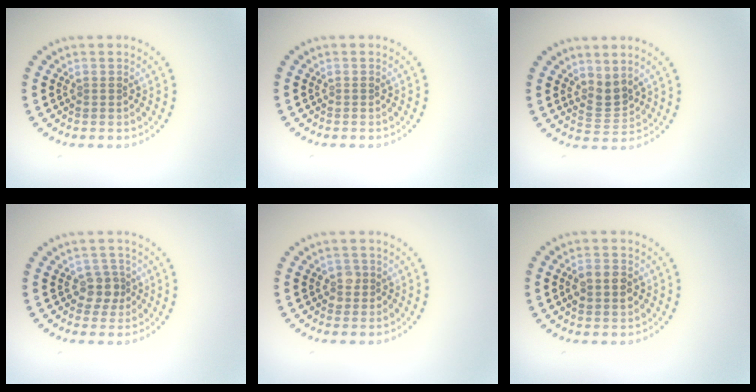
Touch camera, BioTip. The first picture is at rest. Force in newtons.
{"total": 0.0}
{"total": 2.3, "press": 1.6, "slide": 1.6}
{"total": 2.2, "press": 1.9, "slide": 1.1}
{"total": 1.4, "press": 1.3, "slide": 0.7}
{"total": 3.0, "press": 3.0, "slide": 0.1}